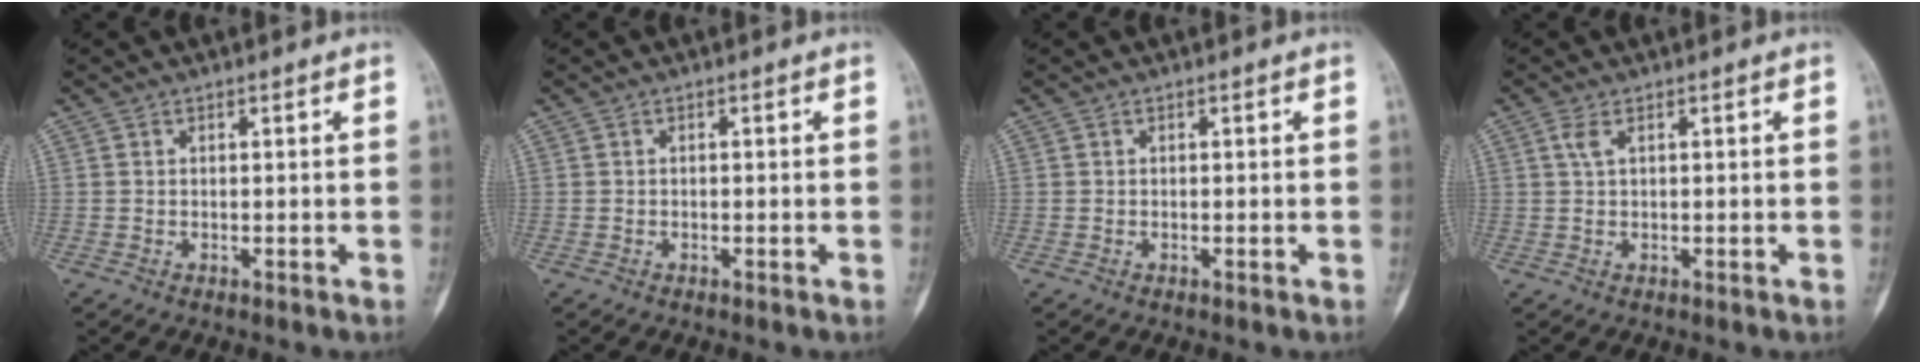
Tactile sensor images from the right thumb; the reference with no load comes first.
{"total": 0.0}
{"total": 0.0}
{"total": 1.6, "force": [0.7, 0.6, 1.3], "torque": [-0.034, 0.003, 0.015]}